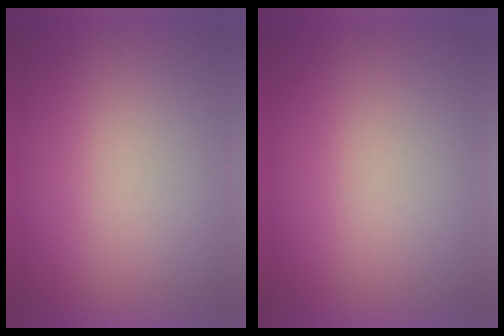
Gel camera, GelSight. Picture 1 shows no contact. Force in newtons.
{"total": 0.0}